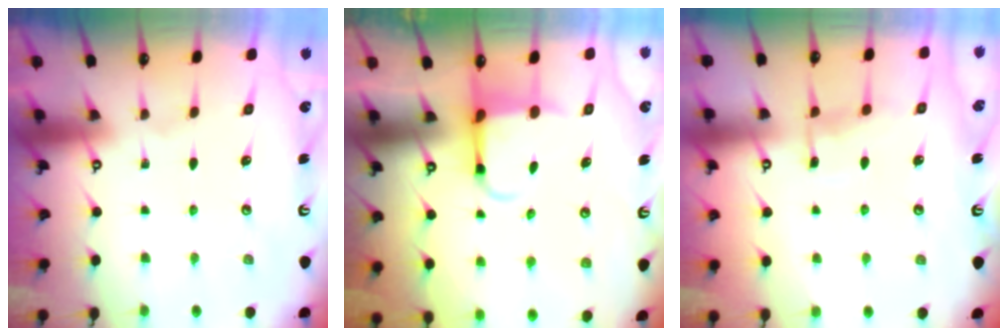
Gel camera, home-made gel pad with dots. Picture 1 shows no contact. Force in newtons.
{"total": 3.9, "press": 3.7, "slide": 1.2}
{"total": 7.7, "press": 7.7, "slide": 0.8}